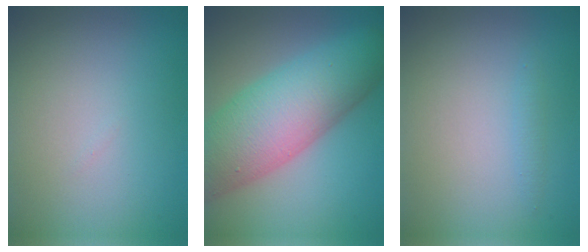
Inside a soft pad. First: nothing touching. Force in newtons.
{"total": 11.3, "press": 11.2, "slide": 0.4}
{"total": 0.7, "press": 0.7, "slide": 0.0}